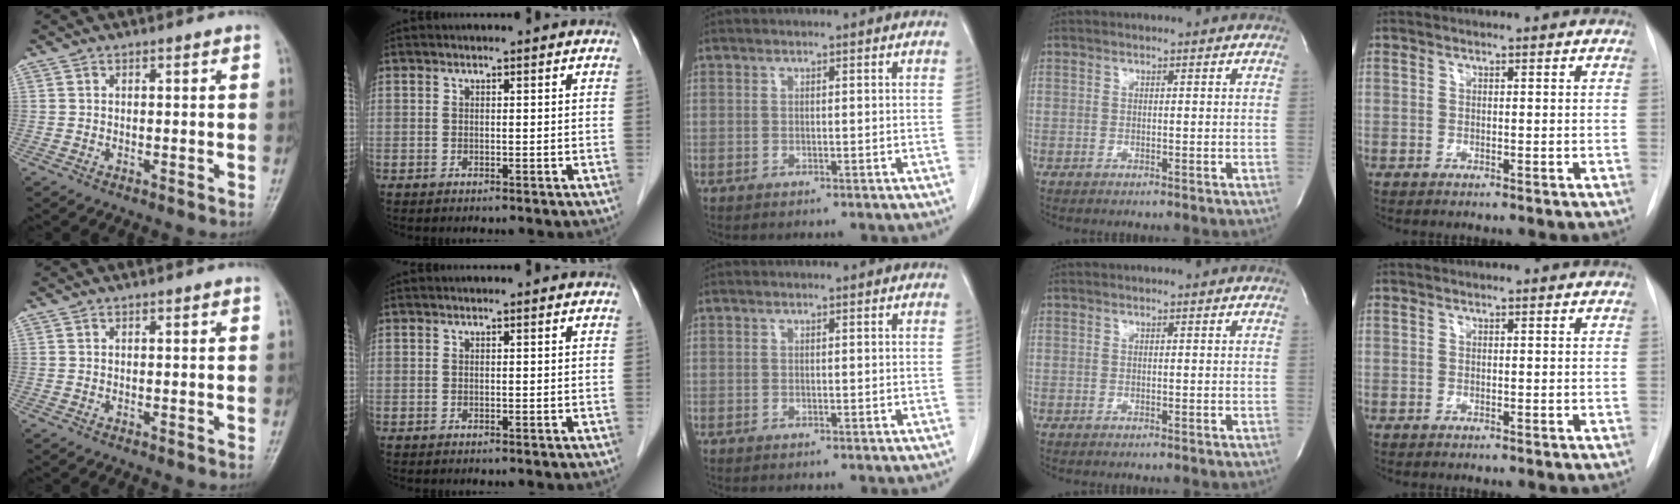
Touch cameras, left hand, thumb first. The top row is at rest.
{}